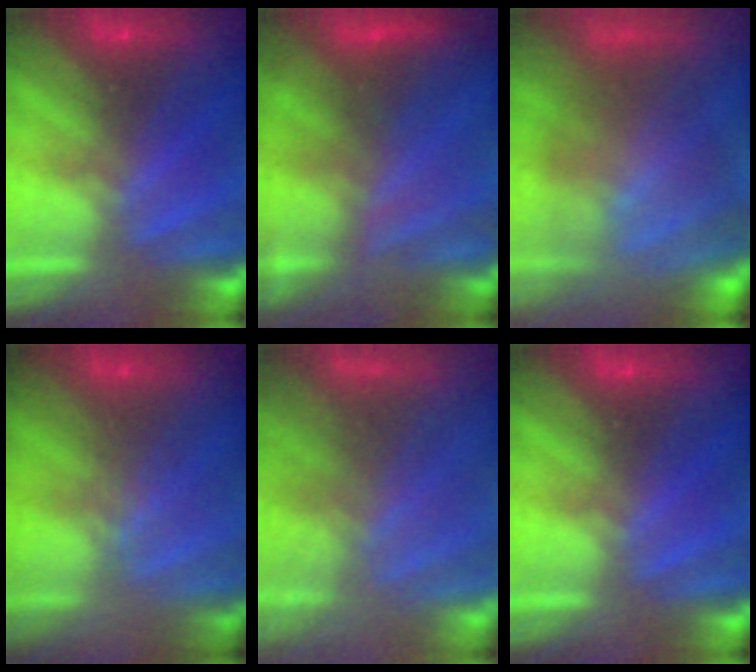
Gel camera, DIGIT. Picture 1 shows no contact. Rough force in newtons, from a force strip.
{"total": 8.6}
{"total": 9.8}
{"total": 3.0}
{"total": 7.7}
{"total": 0.0}